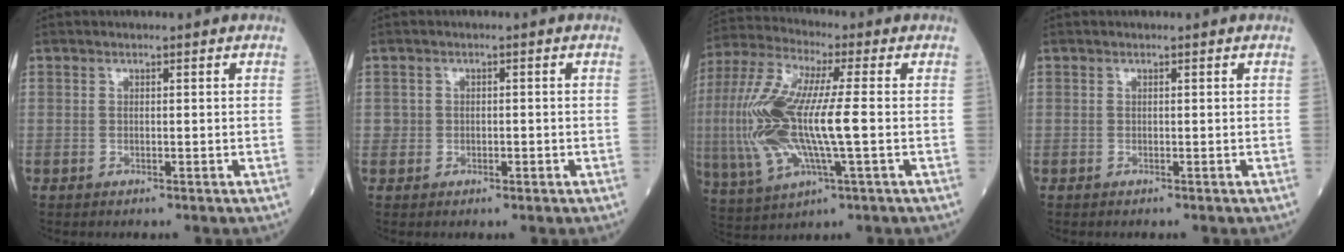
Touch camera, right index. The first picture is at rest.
{"total": 1.7, "force": [-0.3, 1.4, 0.8], "torque": [-0.011, 0.005, -0.002]}
{"total": 17.1, "force": [-1.0, 3.2, 16.8], "torque": [-0.377, 0.000, -0.020]}
{"total": 0.0}